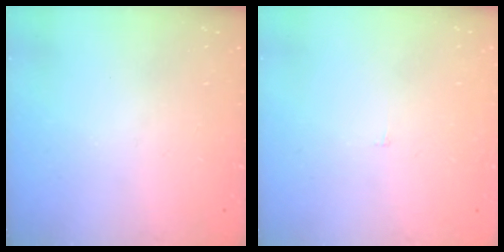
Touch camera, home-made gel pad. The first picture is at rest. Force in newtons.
{"total": 1.8, "press": 1.8, "slide": 0.1}